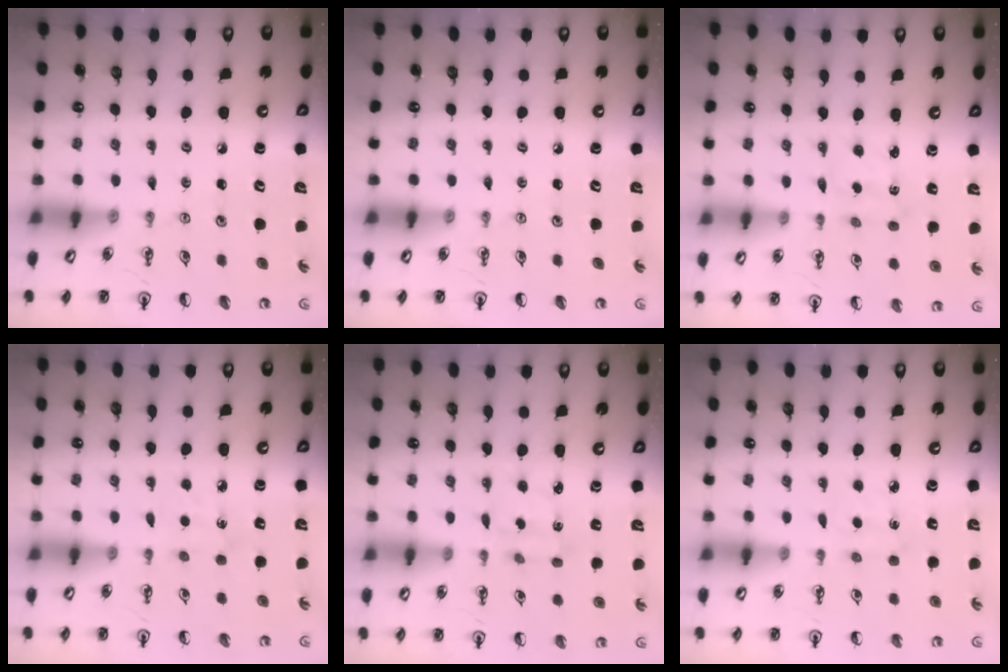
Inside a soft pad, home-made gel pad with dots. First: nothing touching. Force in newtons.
{"total": 0.0}
{"total": 1.5, "press": 1.3, "slide": 0.7}
{"total": 3.5, "press": 3.5, "slide": 0.4}
{"total": 2.9, "press": 2.8, "slide": 0.6}
{"total": 3.5, "press": 3.5, "slide": 0.5}